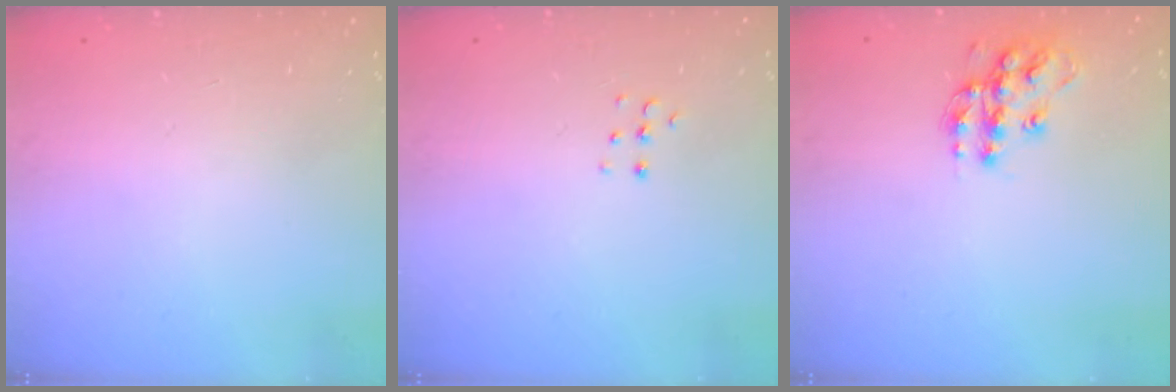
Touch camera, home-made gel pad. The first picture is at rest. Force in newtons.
{"total": 3.8, "press": 3.8, "slide": 0.6}
{"total": 12.6, "press": 12.5, "slide": 0.9}